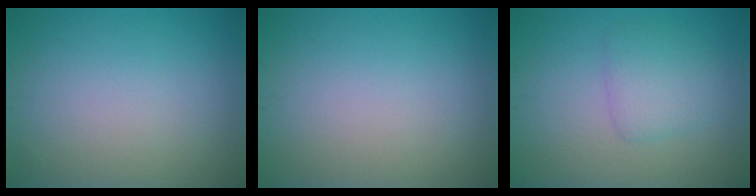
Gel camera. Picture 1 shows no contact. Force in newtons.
{"total": 0.0}
{"total": 2.7, "press": 2.7, "slide": 0.1}